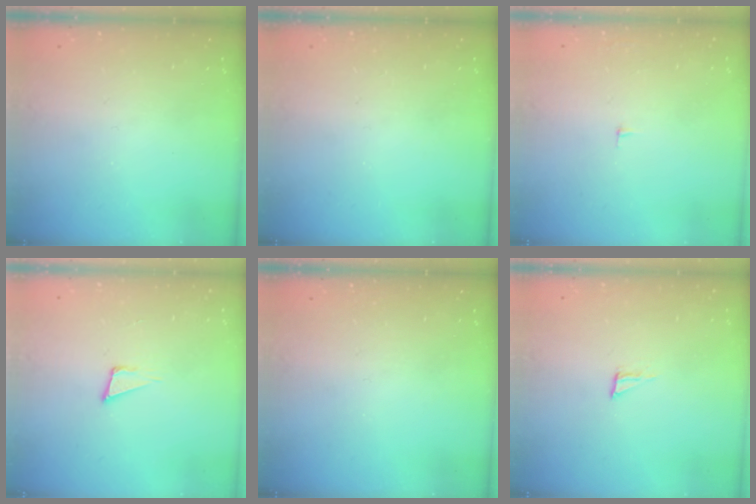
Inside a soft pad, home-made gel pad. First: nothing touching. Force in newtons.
{"total": 0.0}
{"total": 2.7, "press": 2.7, "slide": 0.2}
{"total": 3.9, "press": 2.7, "slide": 2.9}
{"total": 0.0}
{"total": 2.9, "press": 2.9, "slide": 0.2}